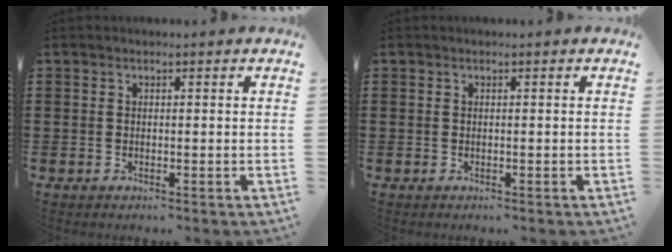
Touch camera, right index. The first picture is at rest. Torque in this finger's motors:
{"motor_torque": [0.14, 0.18, 0.00, 0.00]}